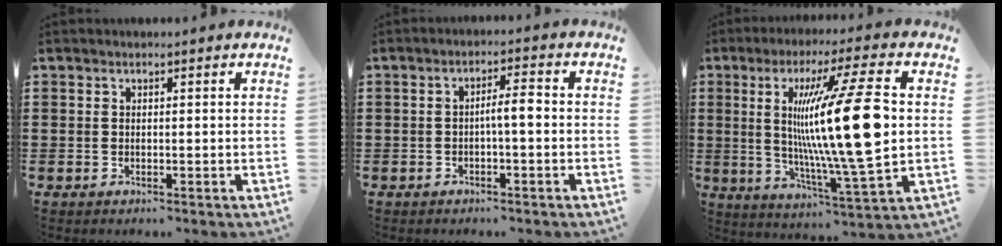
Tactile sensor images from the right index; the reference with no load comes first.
{"total": 3.3, "force": [-0.5, 0.5, 3.2], "torque": [-0.059, 0.005, -0.013]}
{"total": 19.4, "force": [2.6, 2.2, 19.1], "torque": [-0.342, -0.011, 0.026]}